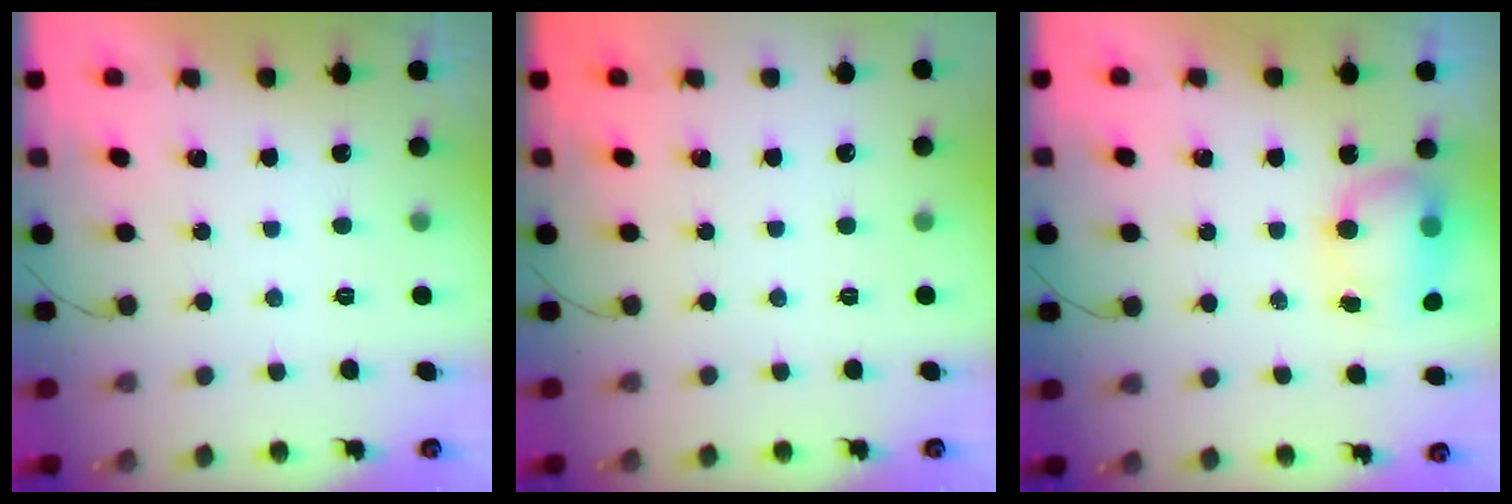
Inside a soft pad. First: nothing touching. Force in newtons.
{"total": 0.0}
{"total": 7.2, "press": 7.1, "slide": 1.3}